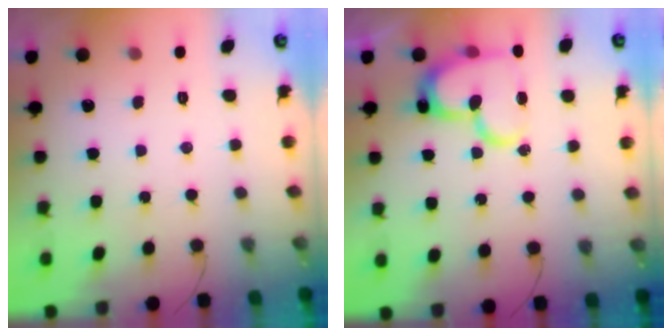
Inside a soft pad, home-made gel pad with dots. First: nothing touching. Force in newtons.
{"total": 18.2, "press": 18.2, "slide": 1.5}